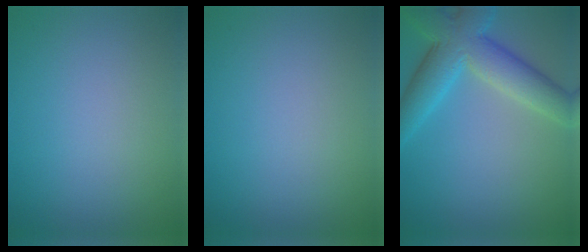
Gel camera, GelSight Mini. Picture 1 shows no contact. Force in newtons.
{"total": 0.0}
{"total": 7.3, "press": 7.3, "slide": 0.4}